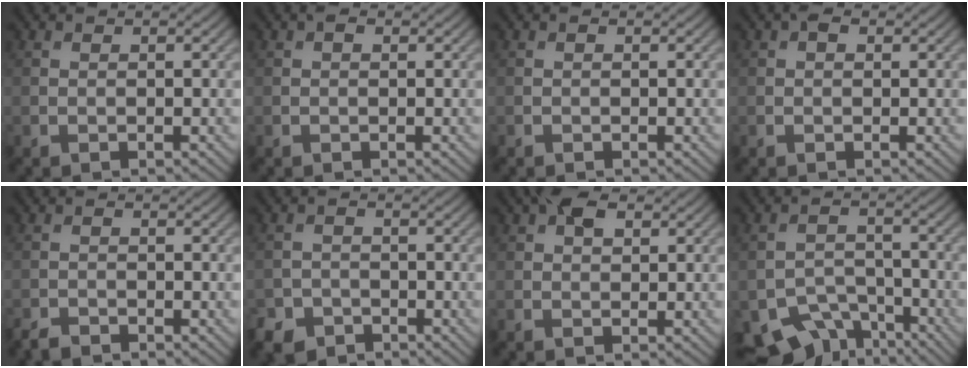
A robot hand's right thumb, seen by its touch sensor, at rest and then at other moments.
{"total": 0.7, "force": [0.2, 0.4, 0.5], "torque": [-0.006, 0.001, 0.001]}
{"total": 0.0}
{"total": 1.0, "force": [0.4, 0.6, 0.7], "torque": [-0.010, 0.002, 0.003]}
{"total": 1.5, "force": [-1.4, 0.4, 0.3], "torque": [-0.009, 0.000, -0.031]}
{"total": 3.7, "force": [-2.7, 2.4, 0.7], "torque": [-0.017, 0.000, -0.049]}
{"total": 3.2, "force": [1.6, 1.8, 2.2], "torque": [-0.040, 0.006, 0.024]}
{"total": 7.7, "force": [-5.6, 4.5, 3.0], "torque": [-0.057, -0.027, -0.089]}